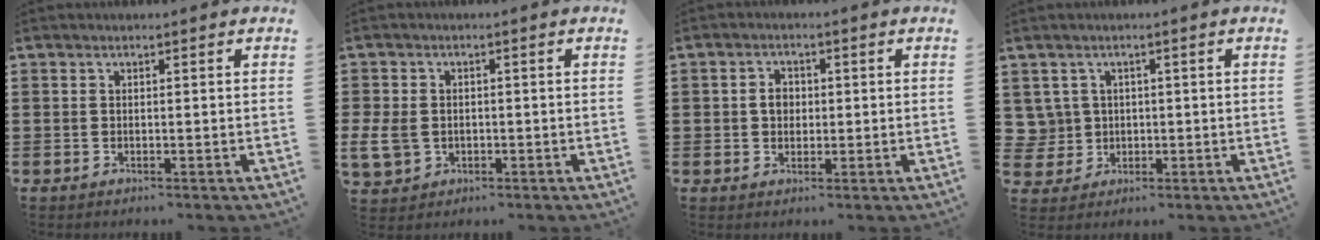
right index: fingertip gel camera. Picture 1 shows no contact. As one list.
[{"total": 4.1, "force": [-0.9, 3.3, 2.2], "torque": [-0.068, -0.003, -0.022]}, {"total": 2.4, "force": [0.0, 1.8, 1.6], "torque": [-0.035, 0.008, -0.002]}, {"total": 3.2, "force": [0.7, 3.1, 0.2], "torque": [-0.030, 0.007, 0.010]}]